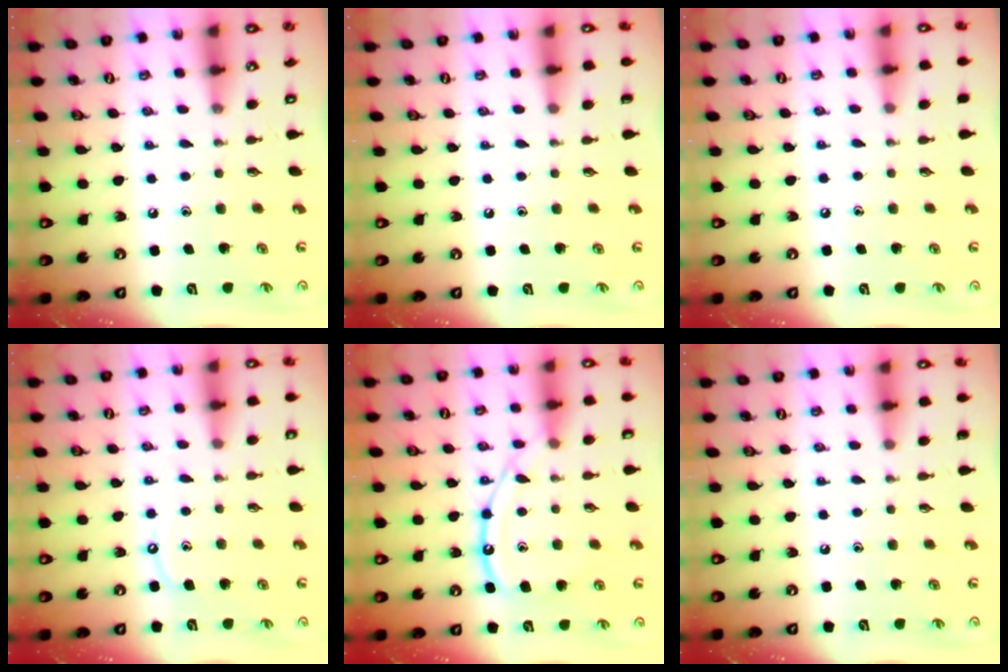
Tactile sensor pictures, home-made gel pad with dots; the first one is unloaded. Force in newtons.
{"total": 0.0}
{"total": 1.5, "press": 1.5, "slide": 0.2}
{"total": 5.1, "press": 5.1, "slide": 0.7}
{"total": 14.4, "press": 14.3, "slide": 1.2}
{"total": 0.0}